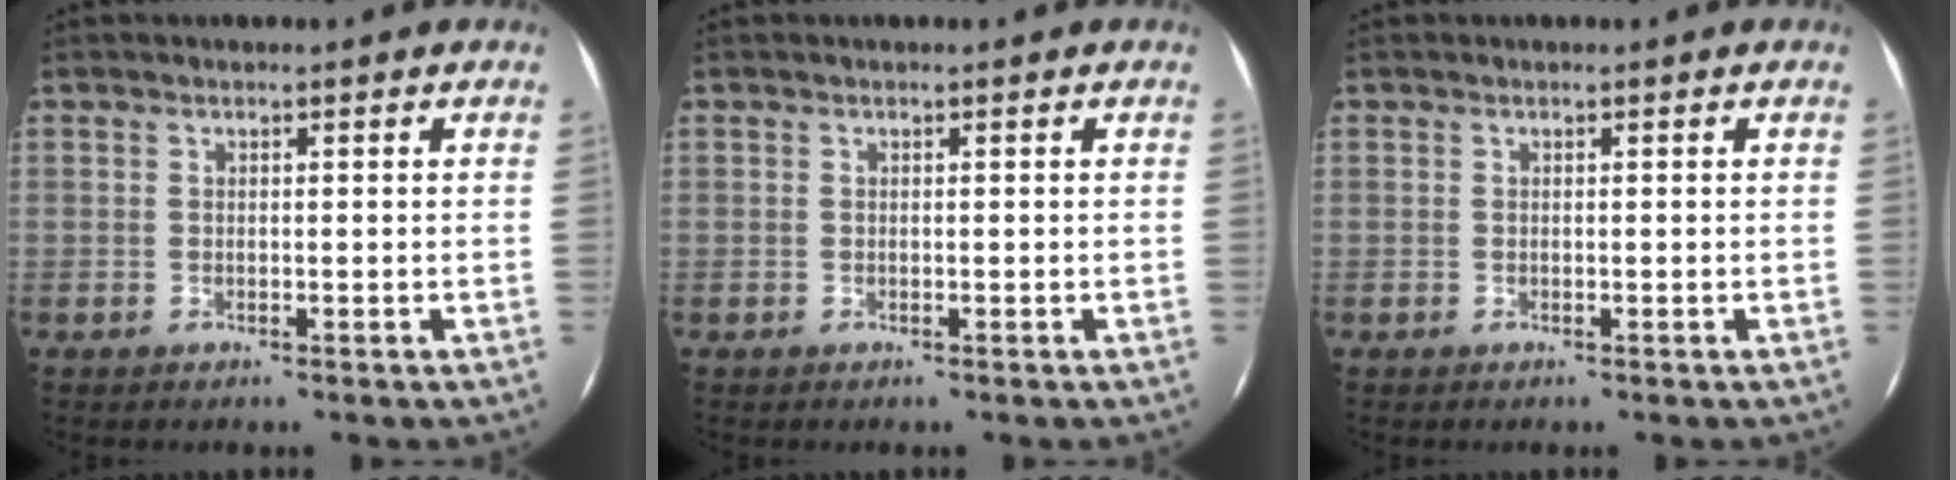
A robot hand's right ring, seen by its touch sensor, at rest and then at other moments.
{"total": 0.0}
{"total": 0.0}